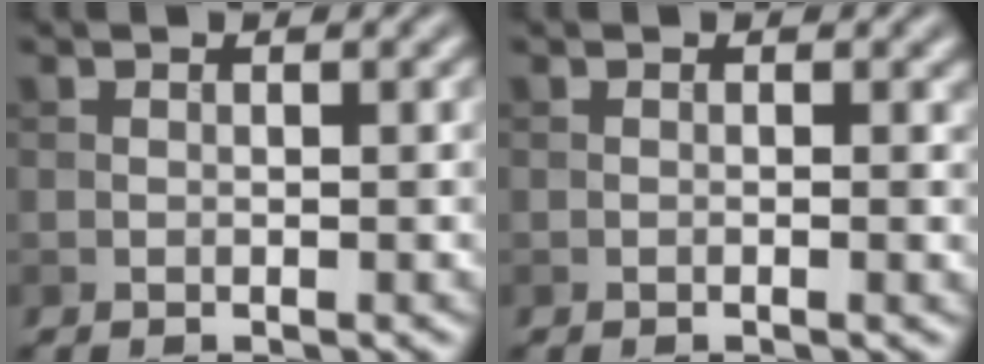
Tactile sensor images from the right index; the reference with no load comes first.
{"total": 0.5, "force": [0.0, 0.1, 0.5], "torque": [-0.007, -0.003, 0.000]}